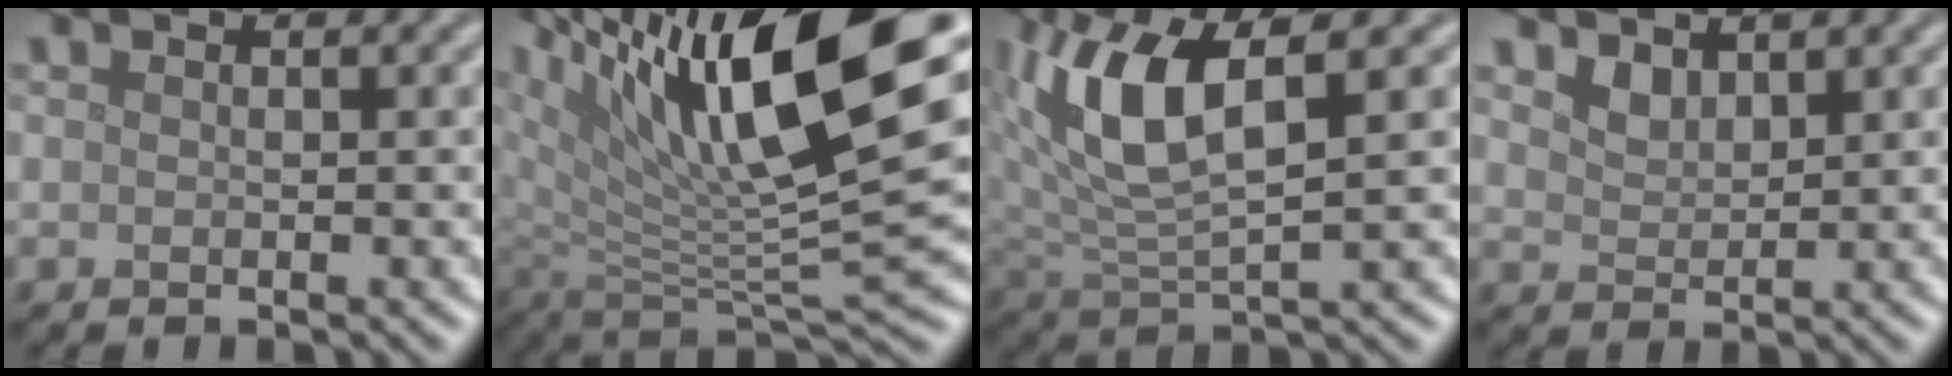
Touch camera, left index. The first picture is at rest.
{"total": 15.5, "force": [8.0, 4.7, 12.4], "torque": [-0.220, 0.010, 0.147]}
{"total": 7.5, "force": [2.6, 2.7, 6.5], "torque": [-0.145, 0.003, 0.049]}
{"total": 1.7, "force": [1.4, 0.8, 0.6], "torque": [-0.016, -0.004, 0.032]}